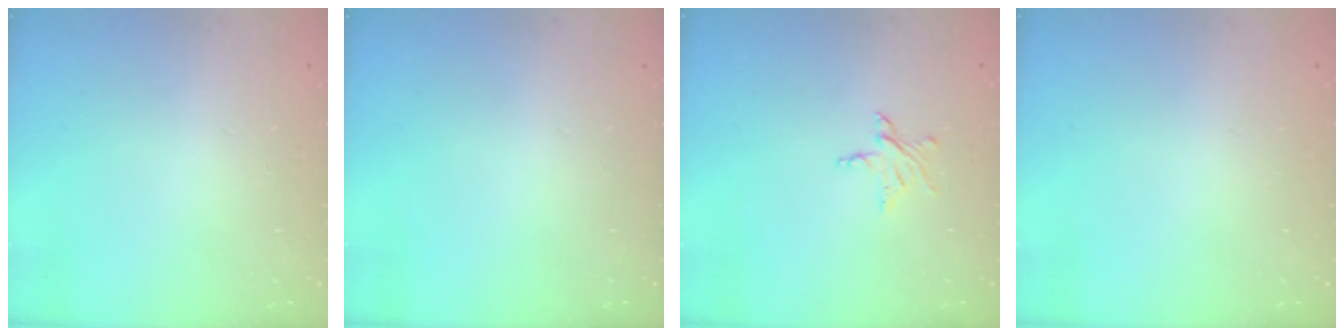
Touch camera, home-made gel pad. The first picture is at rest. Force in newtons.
{"total": 0.0}
{"total": 4.4, "press": 4.3, "slide": 0.6}
{"total": 0.0}